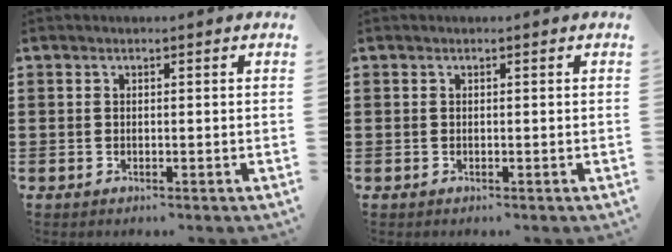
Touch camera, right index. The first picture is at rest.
{"total": 0.0}